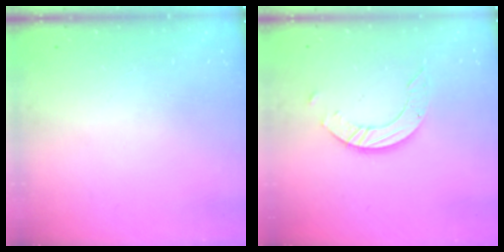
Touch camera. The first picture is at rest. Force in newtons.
{"total": 5.8, "press": 5.8, "slide": 0.1}